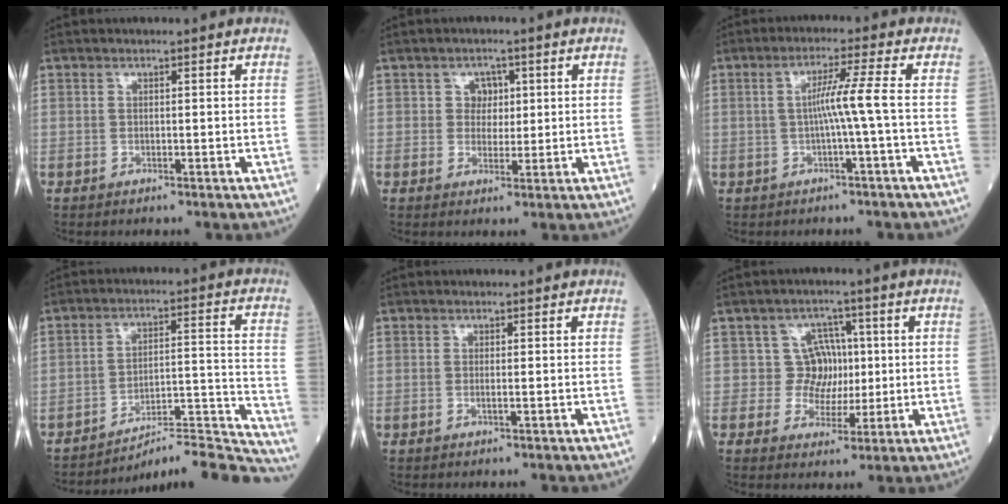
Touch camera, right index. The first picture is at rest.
{"total": 3.0, "force": [0.8, 2.5, 1.3], "torque": [-0.010, 0.002, 0.010]}
{"total": 4.7, "force": [-0.5, -1.5, 4.4], "torque": [-0.081, 0.007, -0.007]}
{"total": 16.1, "force": [-15.9, -1.6, 1.3], "torque": [0.001, 0.044, -0.232]}
{"total": 0.8, "force": [-0.1, -0.1, 0.7], "torque": [-0.016, -0.001, -0.003]}
{"total": 5.3, "force": [0.5, 5.1, 1.2], "torque": [-0.001, 0.014, 0.008]}